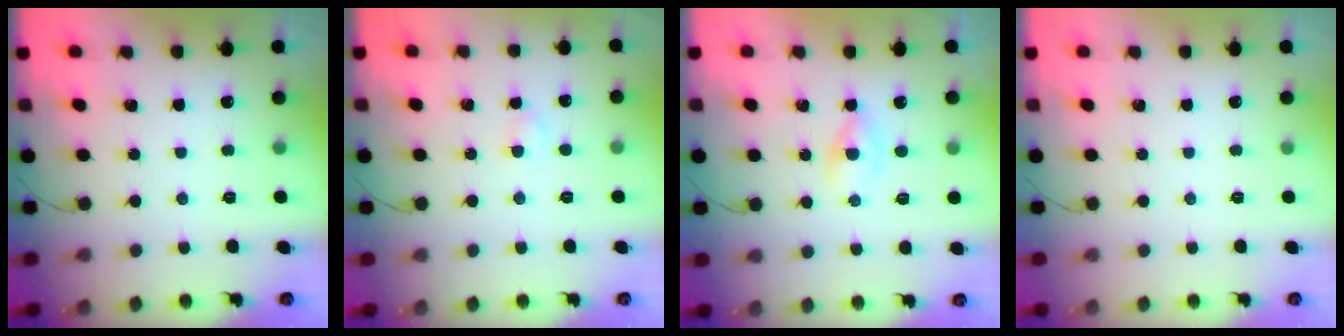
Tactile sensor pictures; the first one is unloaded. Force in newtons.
{"total": 1.8, "press": 1.5, "slide": 0.9}
{"total": 1.5, "press": 1.3, "slide": 0.8}
{"total": 0.0}